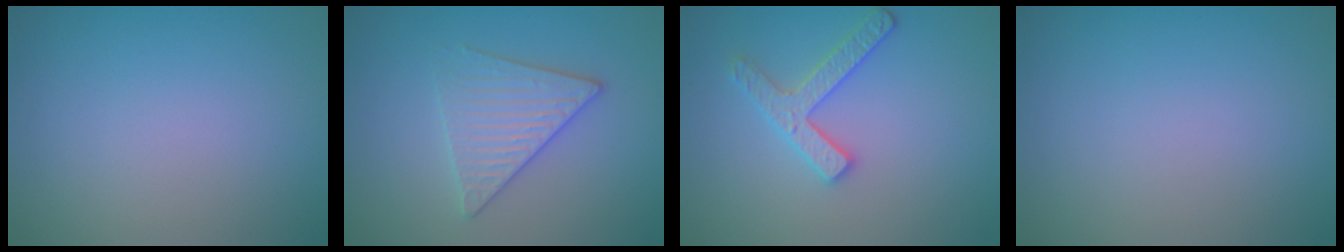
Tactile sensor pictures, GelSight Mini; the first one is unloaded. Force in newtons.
{"total": 3.4, "press": 3.1, "slide": 1.3}
{"total": 2.6, "press": 2.6, "slide": 0.4}
{"total": 0.0}